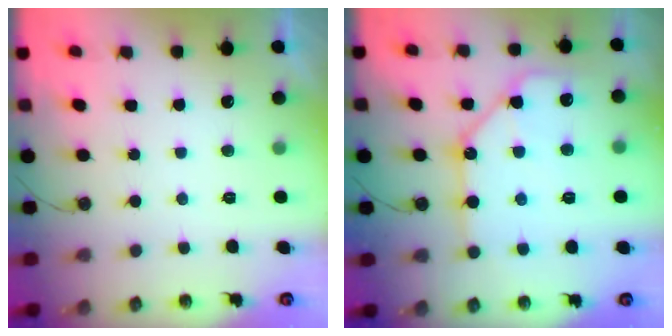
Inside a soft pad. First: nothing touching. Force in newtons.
{"total": 14.0, "press": 14.0, "slide": 1.5}